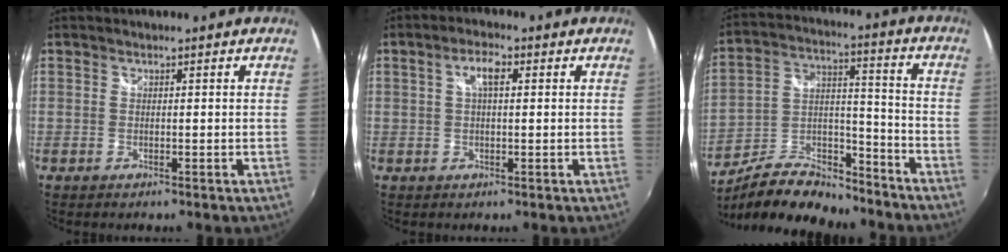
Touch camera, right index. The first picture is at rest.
{"total": 3.7, "force": [0.9, 1.3, 3.4], "torque": [-0.063, 0.010, 0.015]}
{"total": 16.6, "force": [-12.8, 6.6, 8.1], "torque": [-0.164, 0.016, -0.211]}